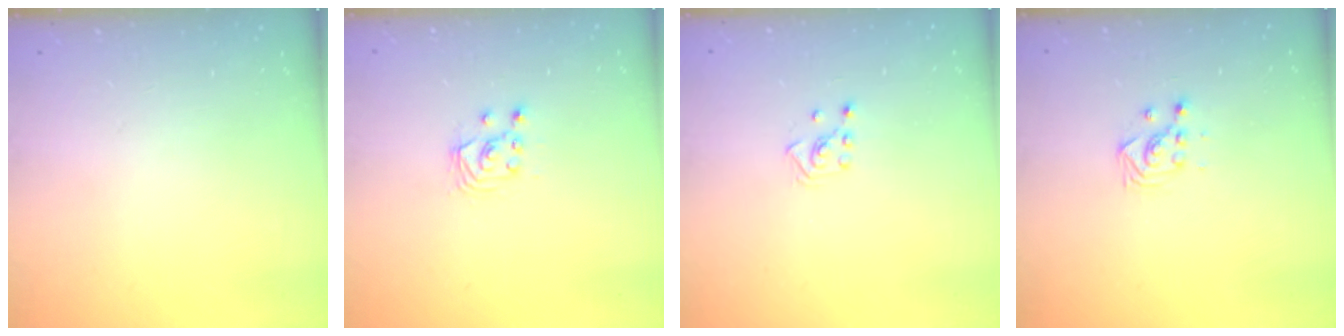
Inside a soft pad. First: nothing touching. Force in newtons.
{"total": 2.9, "press": 2.9, "slide": 0.2}
{"total": 2.6, "press": 2.5, "slide": 0.6}
{"total": 2.9, "press": 2.9, "slide": 0.4}